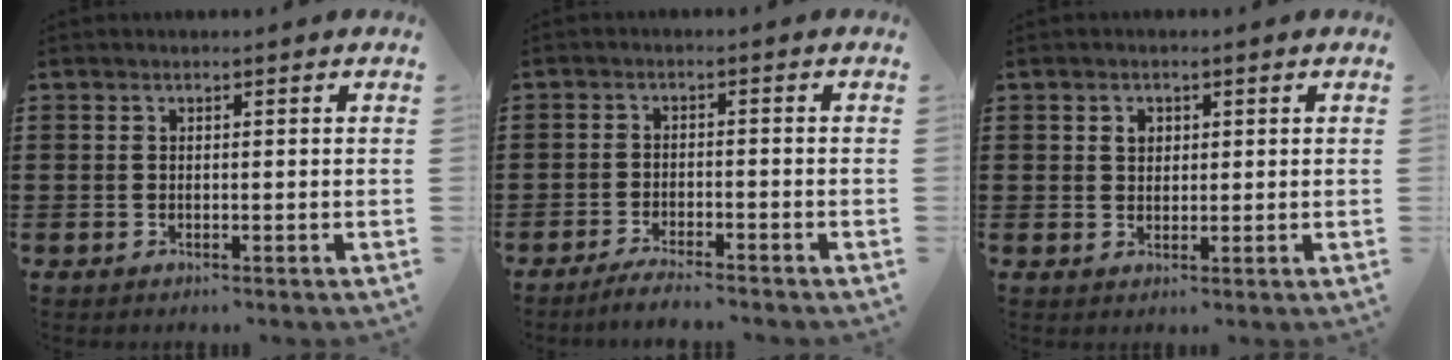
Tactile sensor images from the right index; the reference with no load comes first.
{"total": 2.8, "force": [-2.7, -0.2, 0.7], "torque": [-0.014, 0.000, -0.054]}
{"total": 1.7, "force": [0.6, 1.3, 0.9], "torque": [-0.023, 0.007, 0.011]}